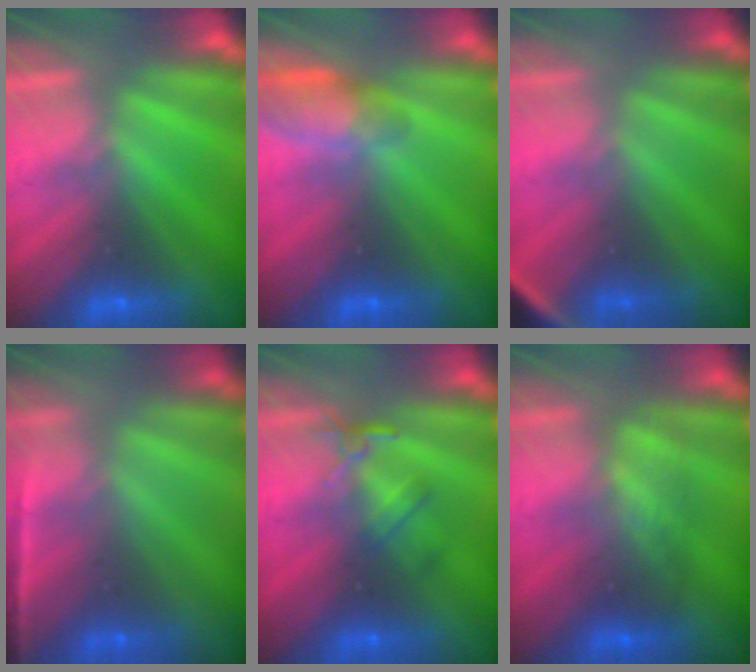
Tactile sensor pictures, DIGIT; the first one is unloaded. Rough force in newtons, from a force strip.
{"total": 3.9}
{"total": 3.0}
{"total": 1.6}
{"total": 2.4}
{"total": 3.5}